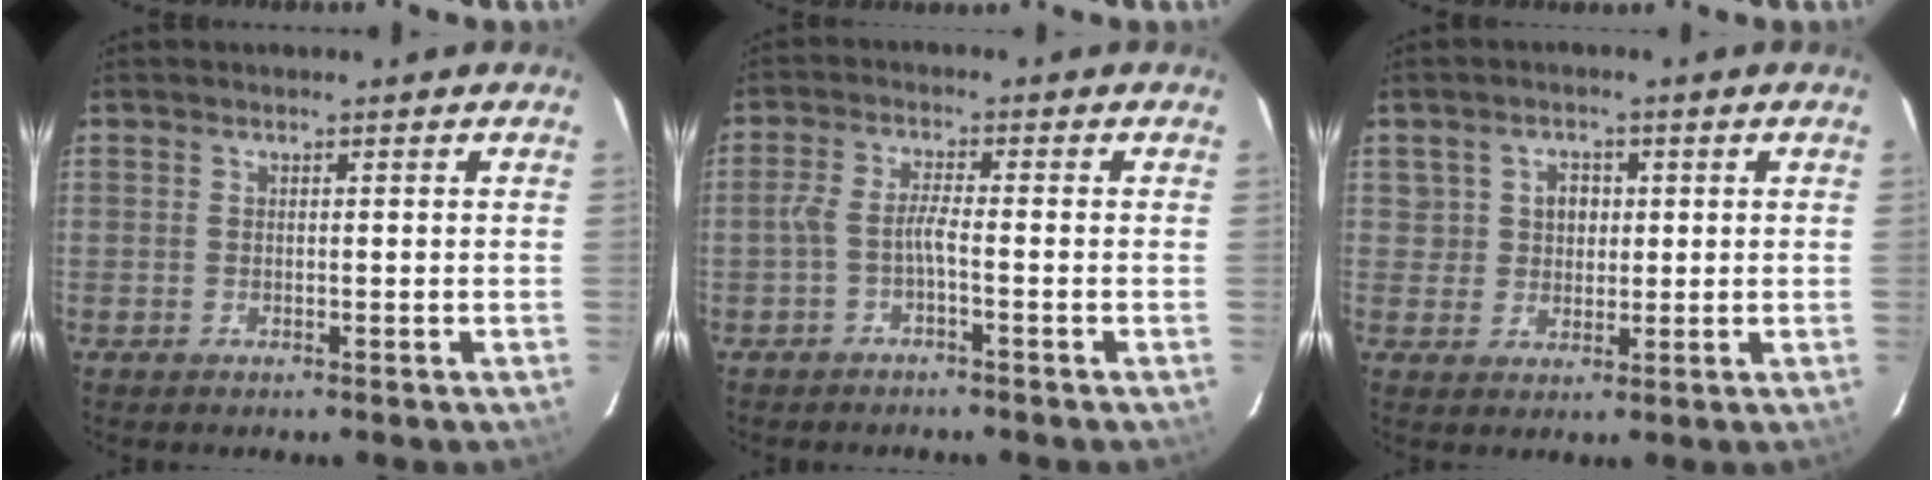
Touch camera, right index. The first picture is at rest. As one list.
[{"total": 2.8, "force": [-1.6, 0.0, 2.3], "torque": [-0.060, 0.007, -0.033]}, {"total": 3.9, "force": [0.9, 3.7, 1.1], "torque": [-0.014, 0.016, 0.018]}]